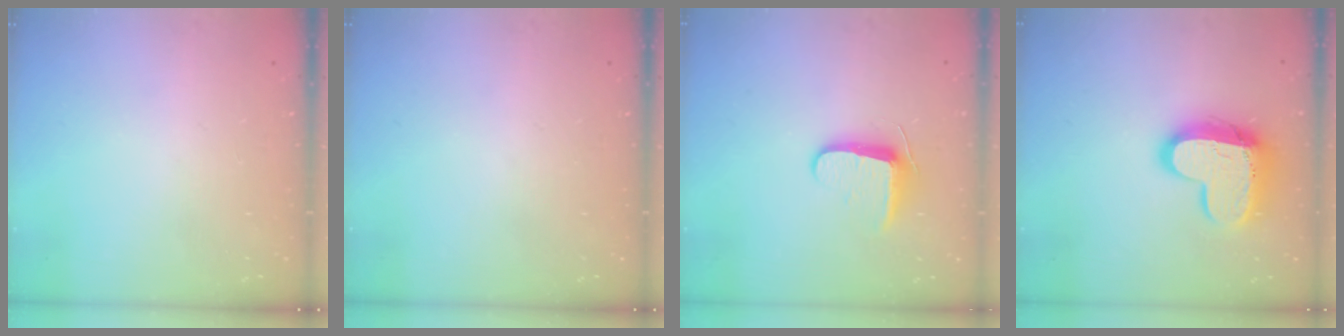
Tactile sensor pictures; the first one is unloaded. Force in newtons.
{"total": 0.0}
{"total": 9.1, "press": 9.0, "slide": 1.0}
{"total": 15.1, "press": 15.0, "slide": 1.2}